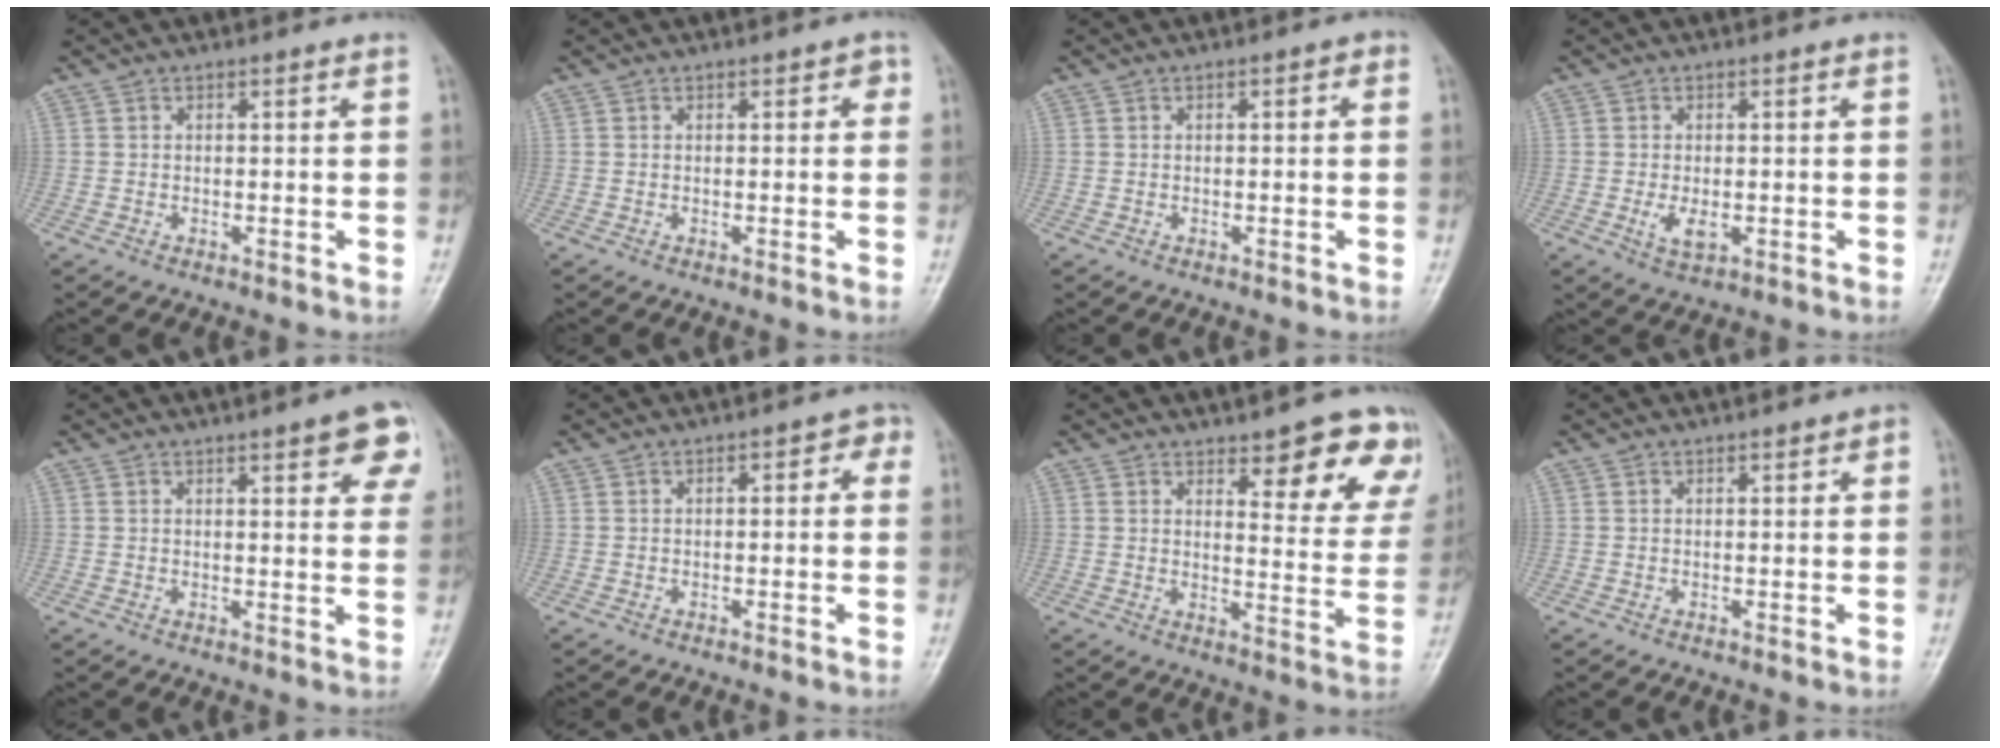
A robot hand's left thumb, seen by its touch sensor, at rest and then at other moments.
{"total": 1.8, "force": [0.5, 0.9, 1.5], "torque": [-0.009, 0.004, 0.001]}
{"total": 1.8, "force": [0.2, 0.6, 1.6], "torque": [-0.023, 0.006, 0.000]}
{"total": 4.2, "force": [-0.8, 2.0, 3.6], "torque": [-0.065, 0.001, -0.011]}
{"total": 8.6, "force": [4.0, 2.5, 7.2], "torque": [-0.060, -0.010, 0.041]}
{"total": 3.2, "force": [0.1, 1.6, 2.7], "torque": [-0.021, 0.016, -0.007]}
{"total": 12.9, "force": [8.1, 4.7, 8.9], "torque": [-0.058, -0.047, 0.095]}
{"total": 1.2, "force": [0.2, 0.5, 1.0], "torque": [-0.012, 0.002, 0.000]}